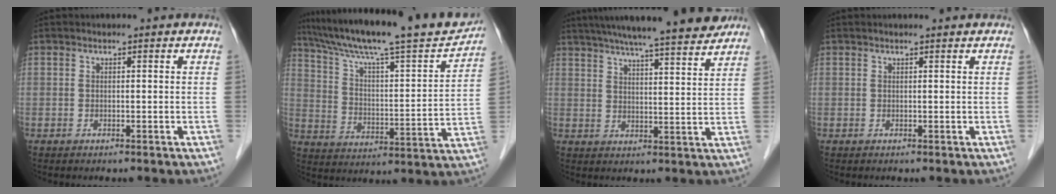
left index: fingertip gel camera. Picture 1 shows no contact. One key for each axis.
{"total": 22.6, "fx": 19.7, "fy": 1.5, "fz": 11.1, "tx": -0.187, "ty": -0.008, "tz": 0.293}
{"total": 19.0, "fx": 16.6, "fy": 1.1, "fz": 9.2, "tx": -0.150, "ty": 0.016, "tz": 0.229}
{"total": 1.8, "fx": 1.7, "fy": 0.0, "fz": 0.5, "tx": -0.011, "ty": 0.007, "tz": 0.020}